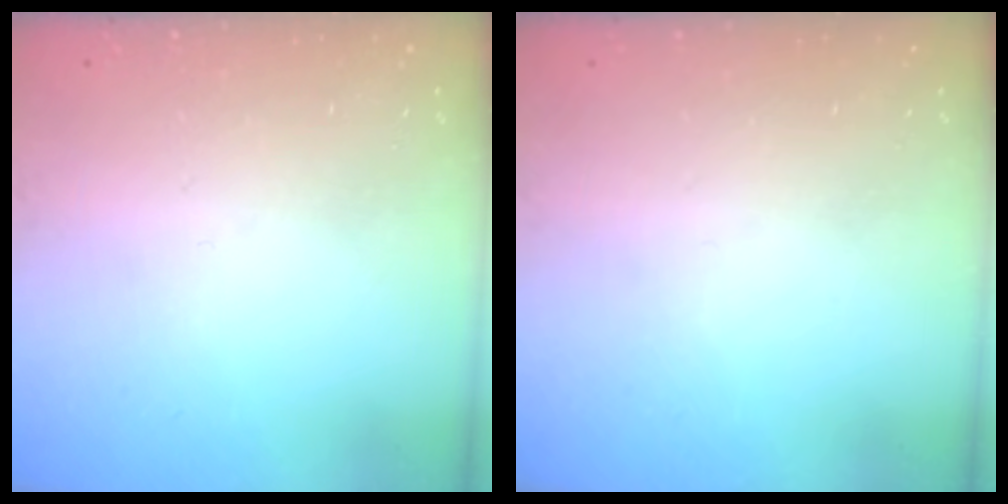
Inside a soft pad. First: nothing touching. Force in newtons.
{"total": 0.0}